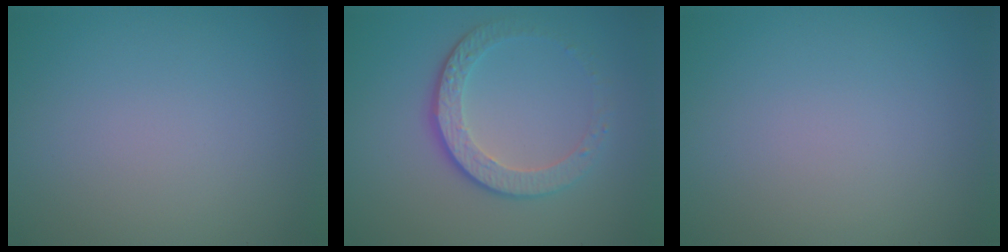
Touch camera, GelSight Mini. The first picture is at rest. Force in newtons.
{"total": 4.1, "press": 3.0, "slide": 2.8}
{"total": 0.0}